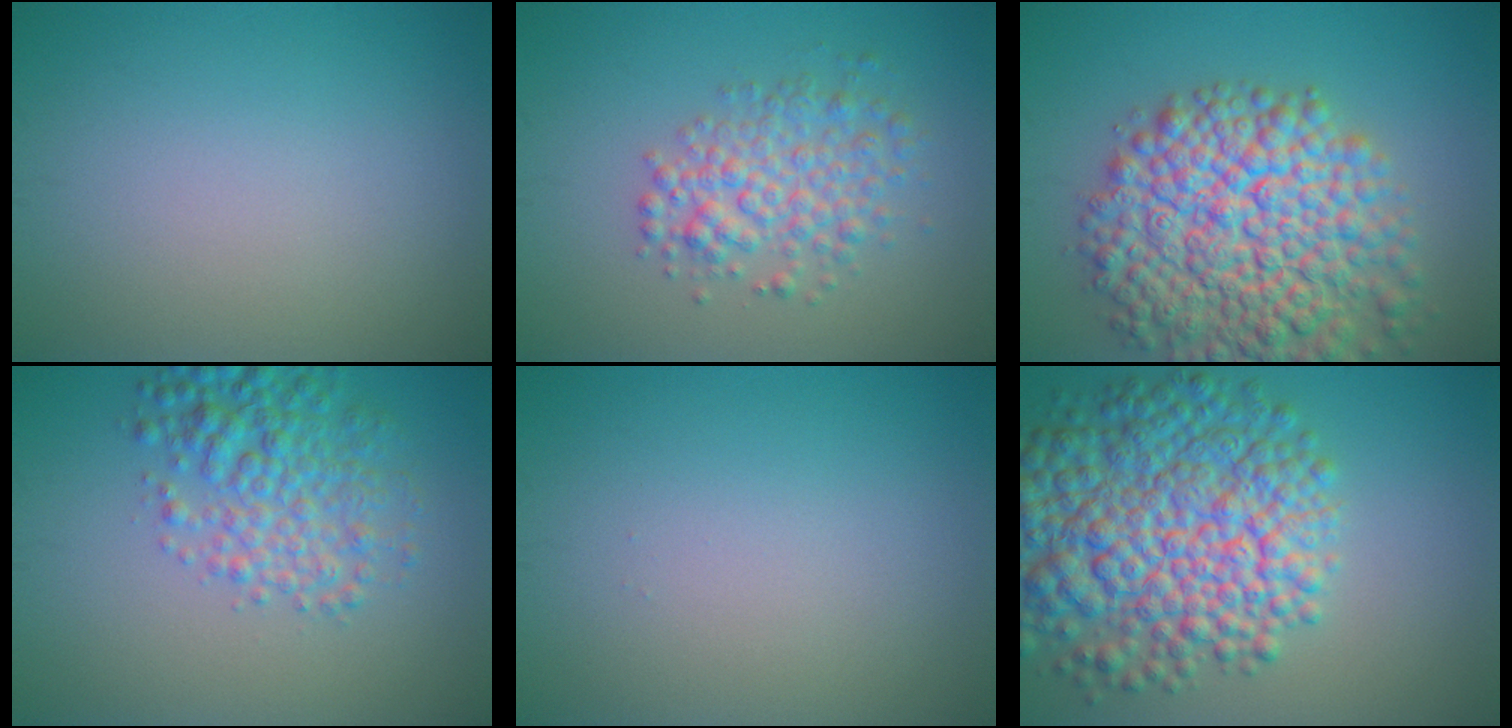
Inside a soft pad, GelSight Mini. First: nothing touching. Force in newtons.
{"total": 4.0, "press": 4.0, "slide": 0.1}
{"total": 11.8, "press": 11.7, "slide": 0.6}
{"total": 4.9, "press": 4.9, "slide": 0.1}
{"total": 0.0}
{"total": 11.2, "press": 11.1, "slide": 0.4}